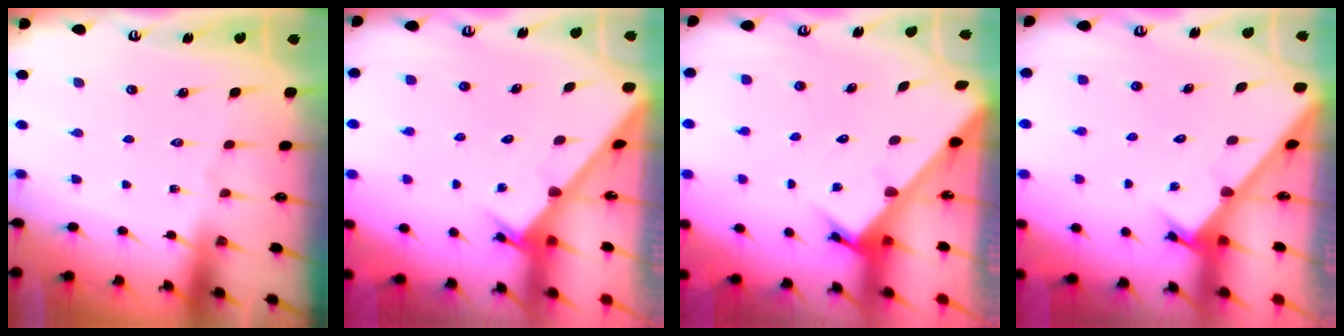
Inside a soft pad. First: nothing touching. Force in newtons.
{"total": 2.4, "press": 2.4, "slide": 0.2}
{"total": 2.8, "press": 2.8, "slide": 0.2}
{"total": 2.4, "press": 2.4, "slide": 0.1}